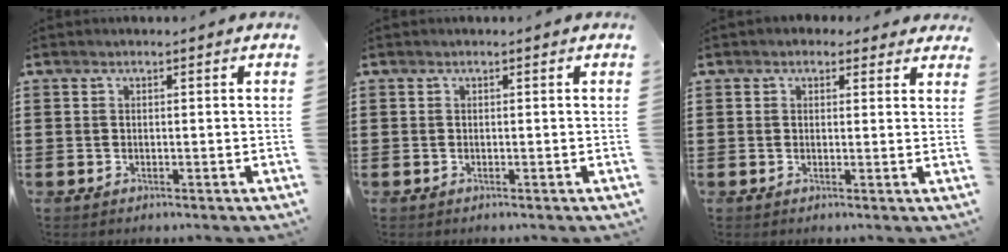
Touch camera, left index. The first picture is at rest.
{"total": 0.0}
{"total": 1.9, "force": [1.5, 1.2, 0.4], "torque": [-0.005, 0.005, 0.025]}